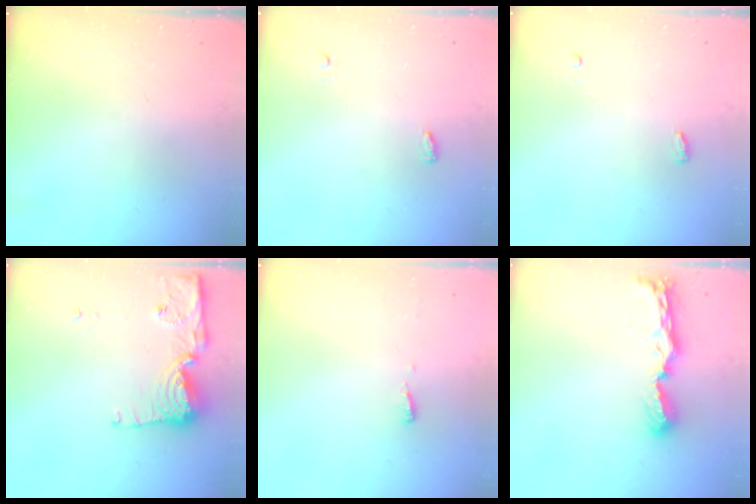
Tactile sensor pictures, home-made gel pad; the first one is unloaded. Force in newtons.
{"total": 3.5, "press": 3.4, "slide": 1.0}
{"total": 3.5, "press": 3.4, "slide": 1.0}
{"total": 11.7, "press": 11.6, "slide": 1.1}
{"total": 3.7, "press": 3.7, "slide": 0.4}
{"total": 8.8, "press": 8.8, "slide": 0.3}